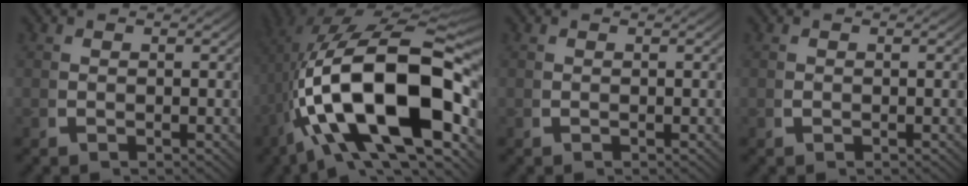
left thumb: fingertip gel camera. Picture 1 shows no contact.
{"total": 21.3, "force": [-0.8, 11.7, 17.8], "torque": [-0.338, -0.066, 0.021]}
{"total": 0.0}
{"total": 0.0}